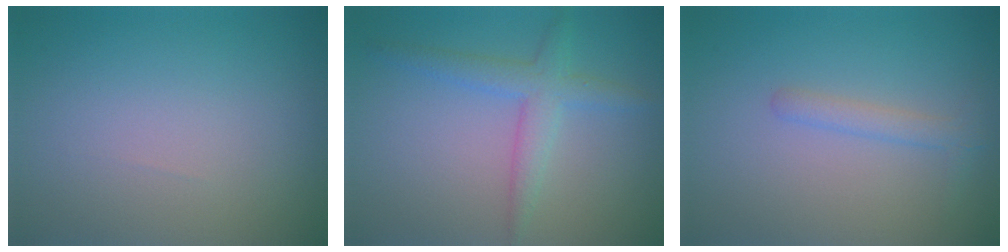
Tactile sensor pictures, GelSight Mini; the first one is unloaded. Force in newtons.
{"total": 3.0, "press": 3.0, "slide": 0.2}
{"total": 1.6, "press": 1.6, "slide": 0.1}